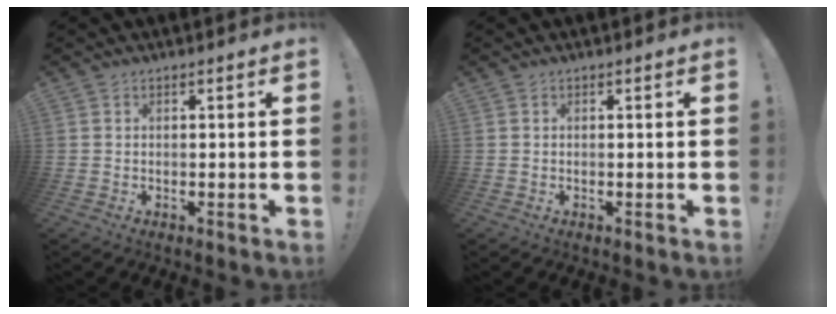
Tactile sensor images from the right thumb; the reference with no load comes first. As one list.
[{"total": 0.0}]